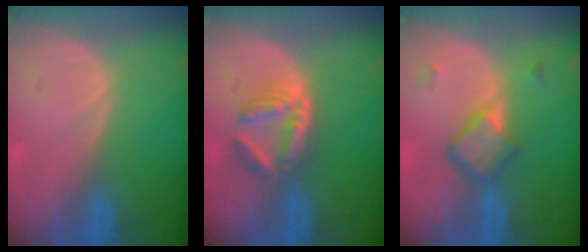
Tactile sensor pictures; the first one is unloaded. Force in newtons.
{"total": 6.0, "press": 5.2, "slide": 3.1}
{"total": 5.9, "press": 5.0, "slide": 3.0}